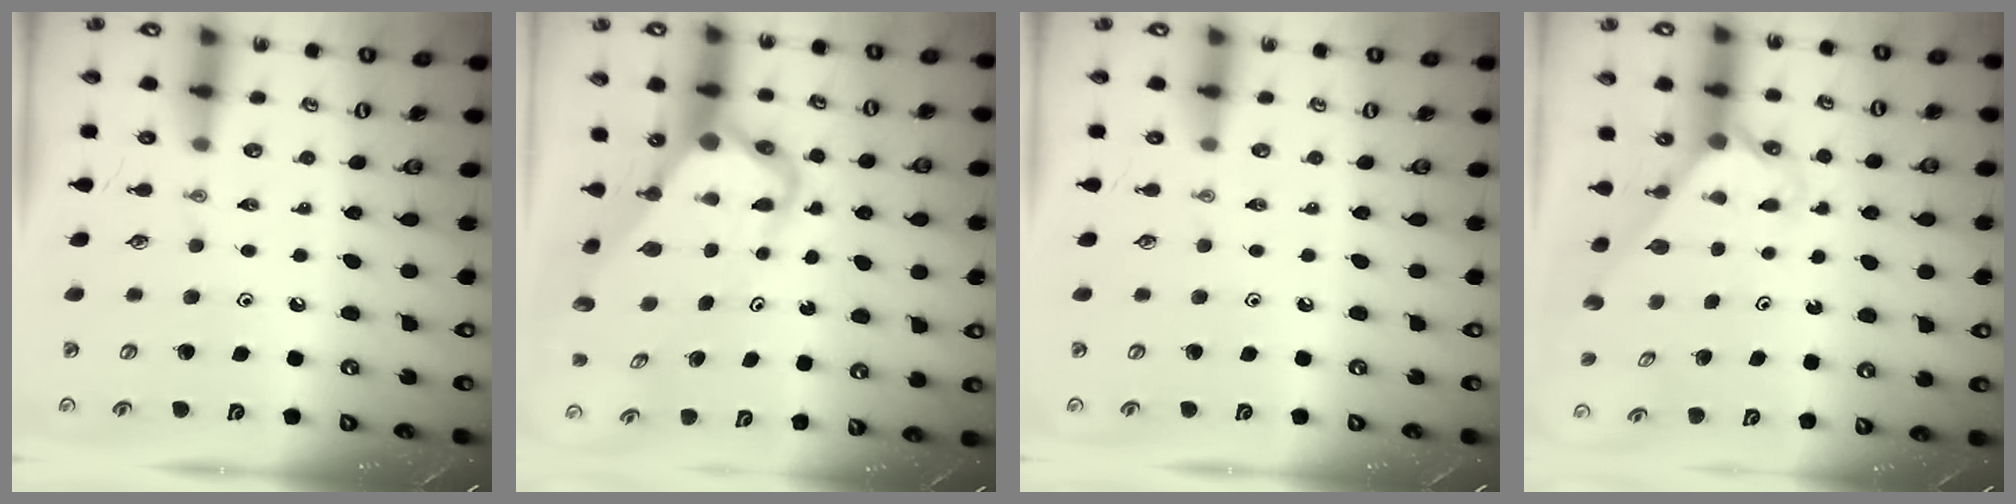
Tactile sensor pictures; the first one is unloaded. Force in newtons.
{"total": 7.8, "press": 7.7, "slide": 0.7}
{"total": 0.0}
{"total": 2.3, "press": 2.3, "slide": 0.1}